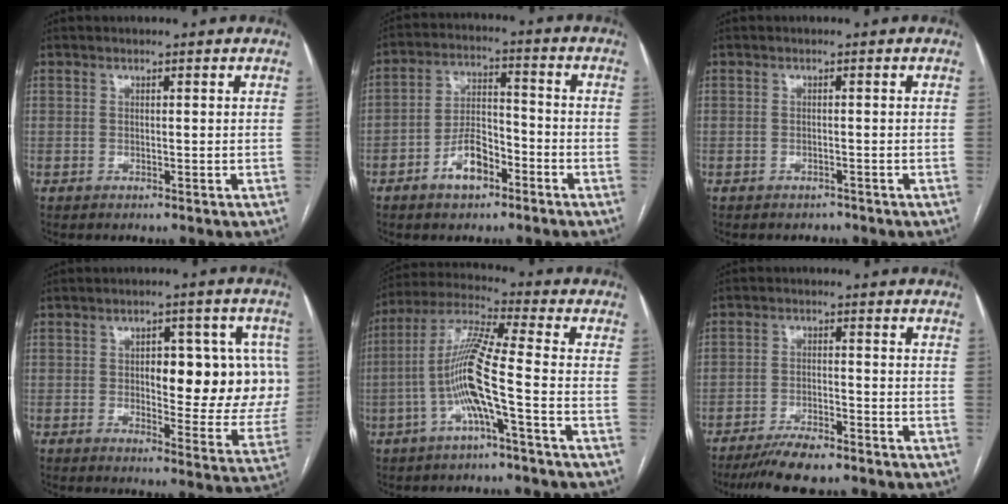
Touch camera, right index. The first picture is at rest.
{"total": 7.6, "force": [-4.2, 3.6, 5.2], "torque": [-0.102, 0.018, -0.076]}
{"total": 1.4, "force": [-1.3, 0.7, 0.0], "torque": [-0.006, 0.000, -0.018]}
{"total": 15.3, "force": [1.6, 6.0, 14.0], "torque": [-0.161, 0.013, 0.026]}
{"total": 11.0, "force": [-3.0, -0.3, 10.5], "torque": [-0.216, 0.012, -0.066]}
{"total": 7.5, "force": [-6.3, 1.2, 4.0], "torque": [-0.065, -0.018, -0.107]}